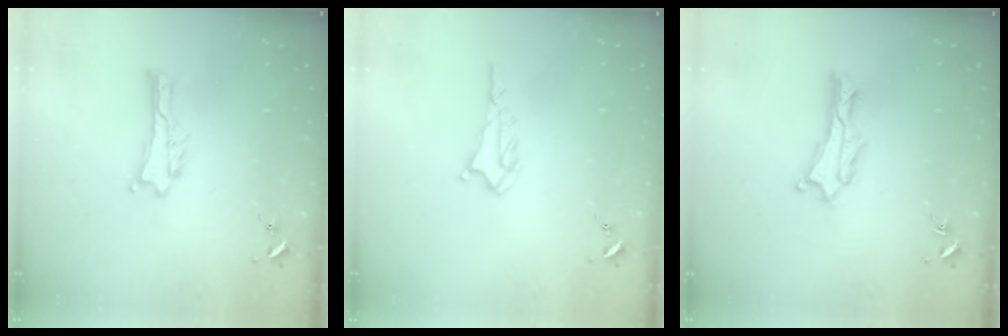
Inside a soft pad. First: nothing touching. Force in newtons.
{"total": 1.6, "press": 1.6, "slide": 0.1}
{"total": 1.1, "press": 1.1, "slide": 0.2}